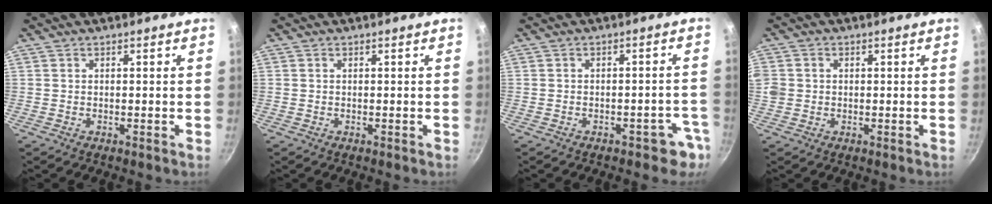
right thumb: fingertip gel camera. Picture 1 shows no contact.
{"total": 0.0}
{"total": 4.9, "force": [-2.9, 2.9, 2.6], "torque": [0.013, 0.037, -0.018]}
{"total": 3.5, "force": [0.1, 3.2, 1.5], "torque": [-0.025, 0.002, -0.002]}